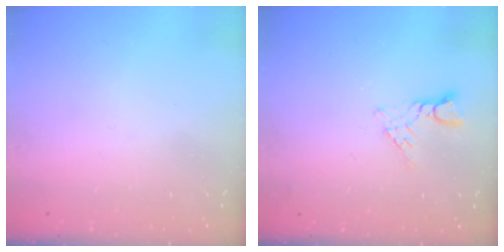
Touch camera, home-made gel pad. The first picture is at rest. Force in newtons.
{"total": 3.8, "press": 3.8, "slide": 0.4}